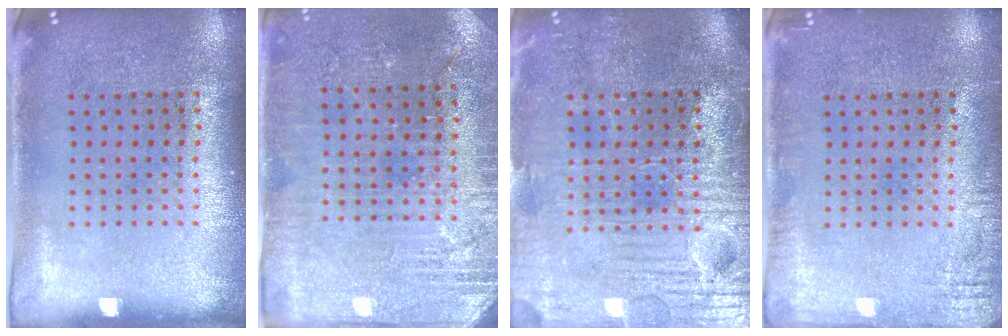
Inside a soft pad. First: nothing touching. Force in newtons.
{"total": 2.9, "press": 2.8, "slide": 0.4}
{"total": 4.0, "press": 3.7, "slide": 1.4}
{"total": 1.8, "press": 1.8, "slide": 0.1}